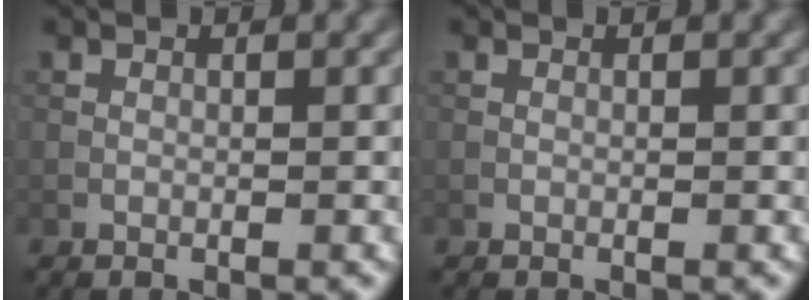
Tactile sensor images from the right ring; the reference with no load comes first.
{"total": 0.0}